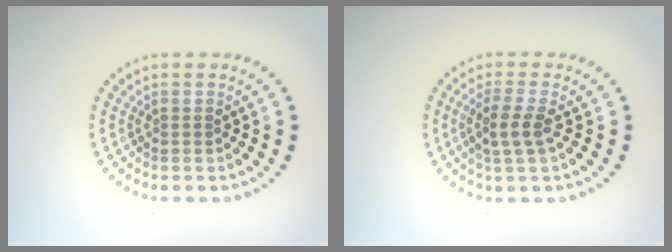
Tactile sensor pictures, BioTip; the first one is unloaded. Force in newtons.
{"total": 2.2, "press": 2.0, "slide": 1.0}